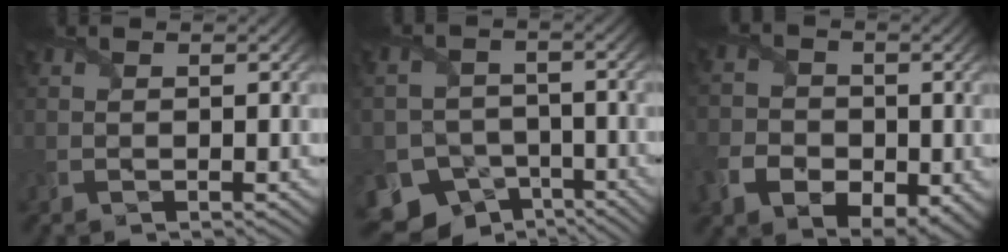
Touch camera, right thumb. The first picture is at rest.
{"total": 10.1, "force": [-6.6, 7.2, 2.4], "torque": [-0.050, -0.031, -0.116]}
{"total": 8.3, "force": [-3.4, 6.0, 4.6], "torque": [-0.107, -0.028, -0.056]}